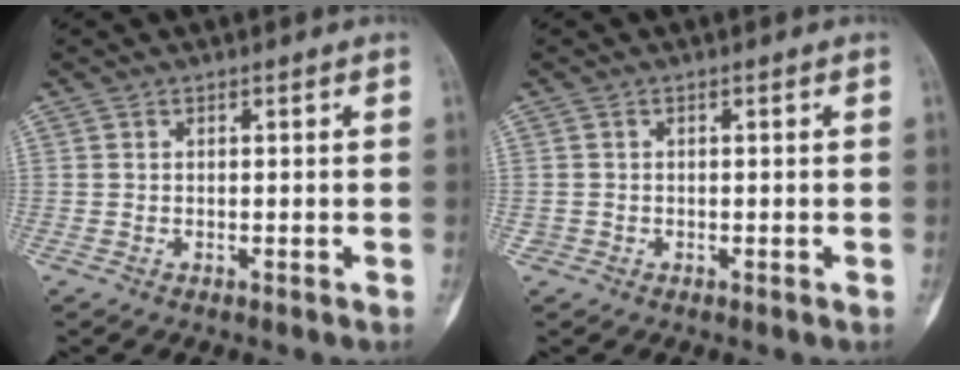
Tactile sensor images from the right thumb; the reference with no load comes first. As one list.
[{"total": 0.7, "force": [-0.3, 0.6, 0.0], "torque": [0.008, 0.005, -0.006]}]